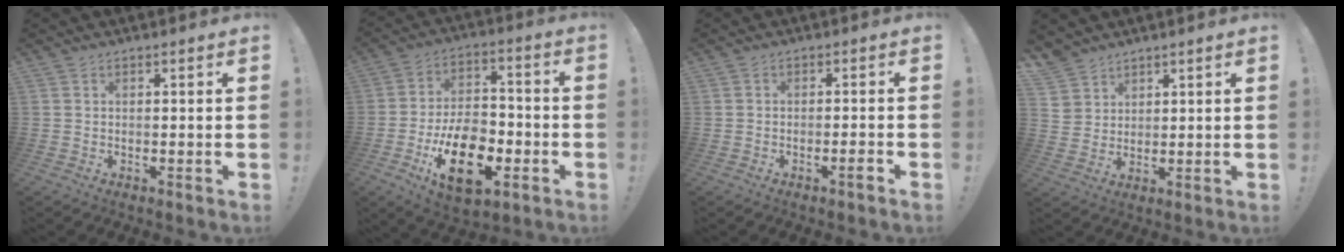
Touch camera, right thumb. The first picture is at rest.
{"total": 19.9, "force": [-7.8, 11.5, 14.2], "torque": [-0.232, 0.050, -0.122]}
{"total": 4.1, "force": [-2.3, 0.2, 3.3], "torque": [-0.051, 0.006, -0.038]}
{"total": 5.1, "force": [3.8, 3.4, 0.3], "torque": [-0.016, -0.029, 0.076]}